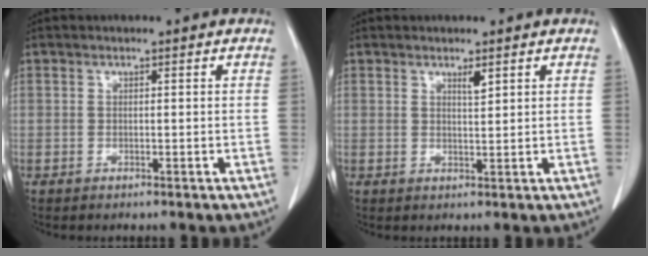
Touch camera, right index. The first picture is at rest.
{"total": 1.5, "force": [1.0, 0.2, 1.1], "torque": [-0.023, -0.005, 0.018]}